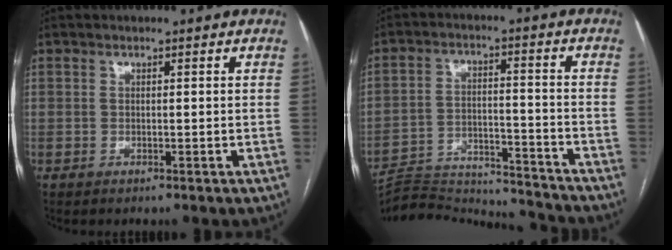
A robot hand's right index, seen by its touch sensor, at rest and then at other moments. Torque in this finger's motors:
{"motor_torque": [-2.02, -0.12, -0.71, -0.21]}